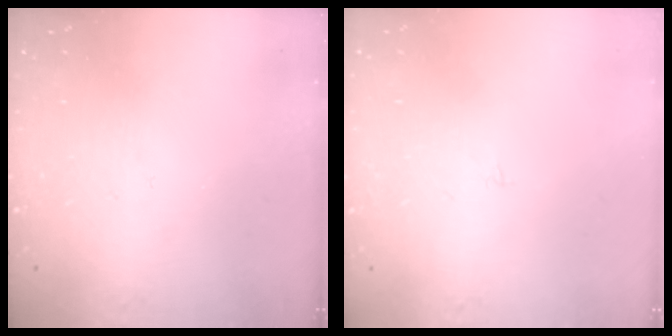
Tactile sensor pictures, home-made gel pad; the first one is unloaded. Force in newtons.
{"total": 1.2, "press": 1.2, "slide": 0.1}